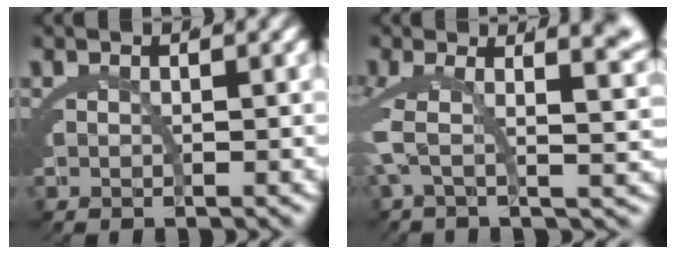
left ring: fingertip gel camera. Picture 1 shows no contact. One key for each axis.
{"total": 8.1, "fx": 3.4, "fy": 2.2, "fz": 7.0, "tx": -0.107, "ty": 0.013, "tz": 0.044}